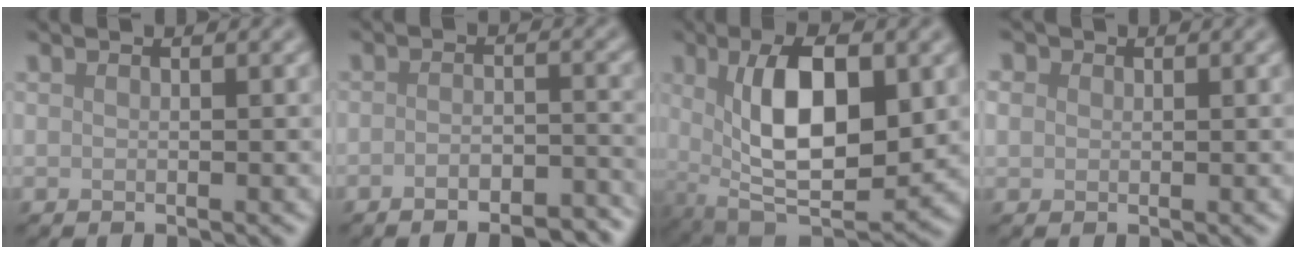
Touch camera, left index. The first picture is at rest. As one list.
[{"total": 4.9, "force": [-3.6, 1.5, 3.0], "torque": [-0.044, 0.002, -0.044]}, {"total": 10.5, "force": [1.7, 4.4, 9.4], "torque": [-0.155, 0.000, 0.026]}, {"total": 1.9, "force": [0.7, 1.6, 0.6], "torque": [-0.012, 0.008, -0.001]}]